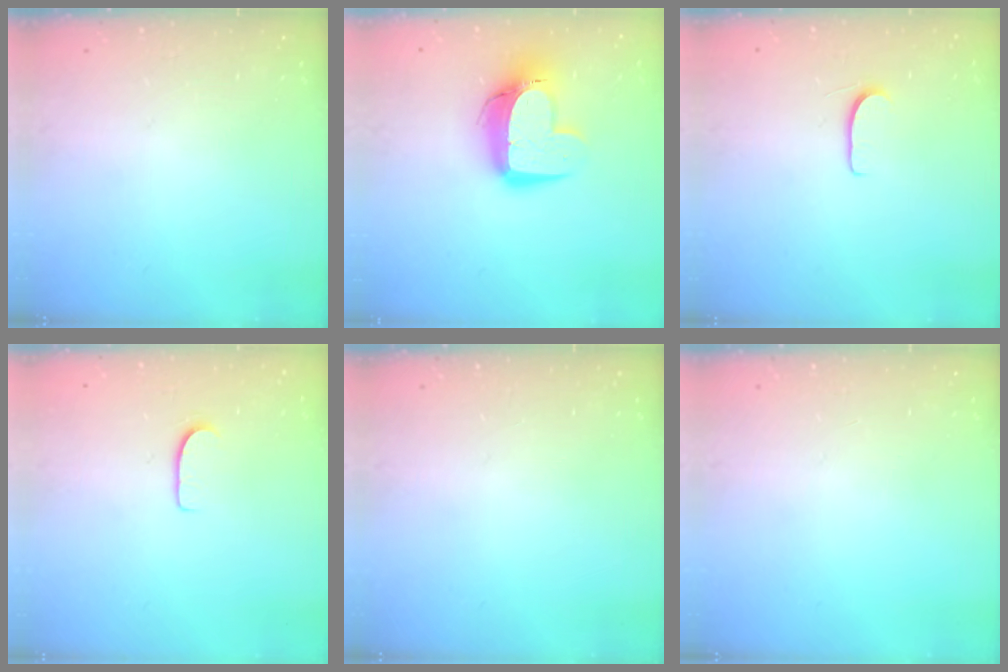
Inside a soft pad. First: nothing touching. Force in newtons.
{"total": 12.9, "press": 12.9, "slide": 1.1}
{"total": 5.0, "press": 5.0, "slide": 0.5}
{"total": 5.9, "press": 5.8, "slide": 0.6}
{"total": 0.0}
{"total": 0.0}